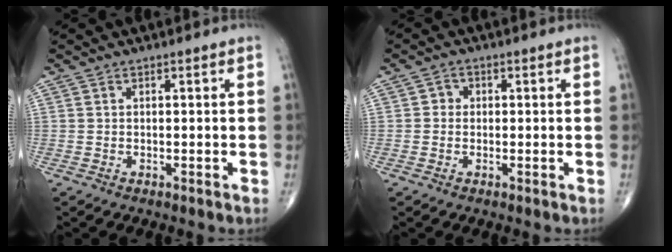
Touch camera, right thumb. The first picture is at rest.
{"total": 1.8, "force": [0.0, 1.6, 0.7], "torque": [0.002, 0.006, -0.006]}